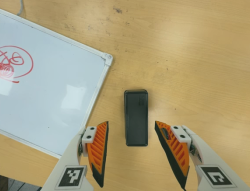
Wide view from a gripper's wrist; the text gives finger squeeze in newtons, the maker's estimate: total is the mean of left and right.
{"total": 0.0}